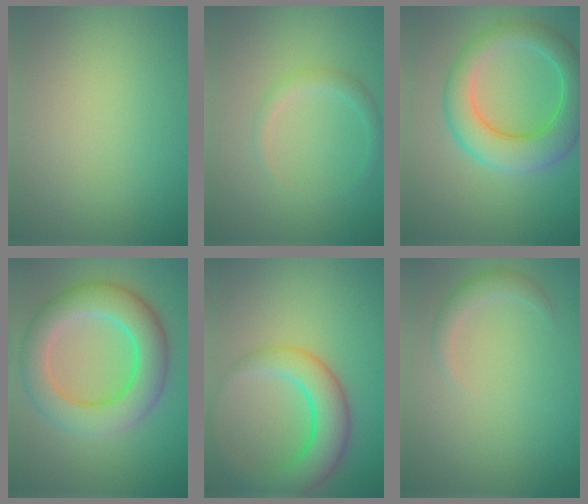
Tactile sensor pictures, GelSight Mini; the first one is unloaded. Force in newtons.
{"total": 1.7, "press": 1.7, "slide": 0.1}
{"total": 7.2, "press": 7.2, "slide": 0.2}
{"total": 8.5, "press": 8.5, "slide": 0.1}
{"total": 6.3, "press": 6.2, "slide": 0.4}
{"total": 1.8, "press": 1.8, "slide": 0.2}